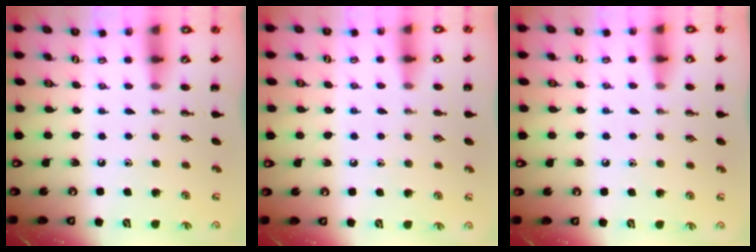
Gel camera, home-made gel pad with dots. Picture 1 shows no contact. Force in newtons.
{"total": 5.1, "press": 4.8, "slide": 1.6}
{"total": 6.2, "press": 5.8, "slide": 2.3}